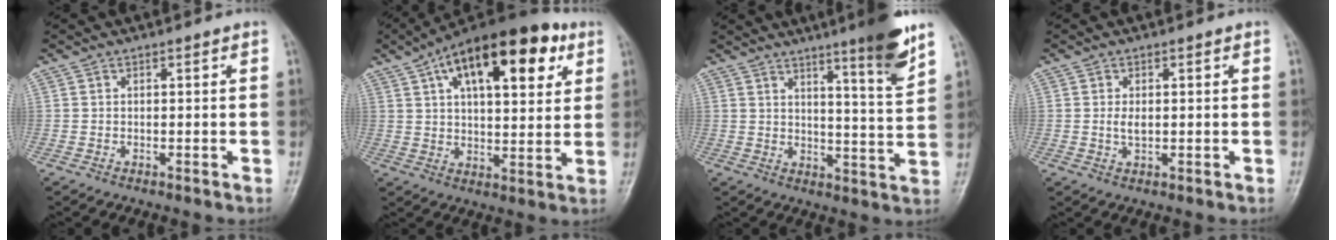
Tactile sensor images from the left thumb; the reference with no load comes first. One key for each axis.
{"total": 20.9, "fx": 9.6, "fy": 9.5, "fz": 16.0, "tx": -0.227, "ty": -0.004, "tz": 0.149}
{"total": 10.9, "fx": 7.1, "fy": 0.4, "fz": 8.2, "tx": -0.108, "ty": -0.050, "tz": 0.104}
{"total": 2.3, "fx": 0.2, "fy": 1.3, "fz": 1.9, "tx": -0.038, "ty": -0.003, "tz": 0.002}